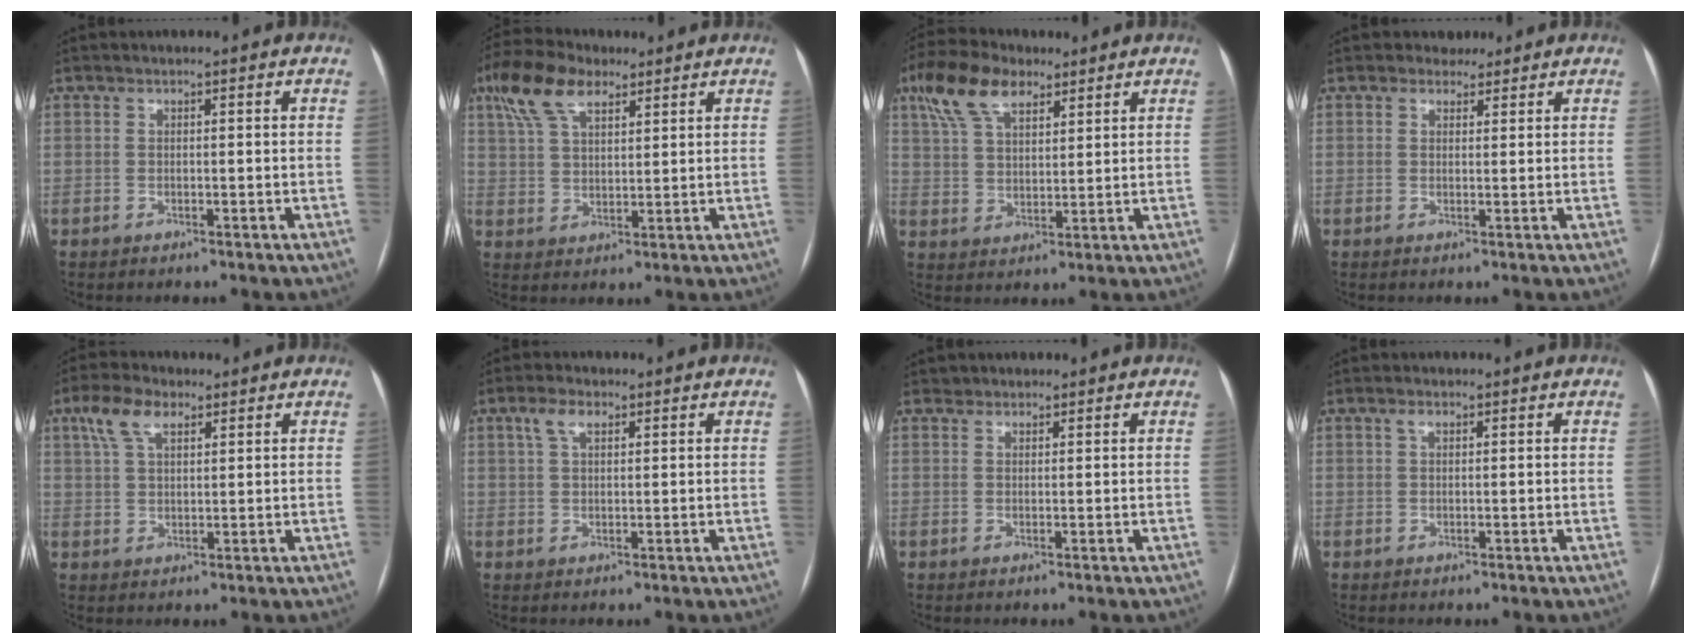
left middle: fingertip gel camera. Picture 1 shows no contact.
{"total": 9.4, "force": [5.8, 4.2, 6.1], "torque": [-0.137, 0.031, 0.112]}
{"total": 10.1, "force": [6.3, 4.7, 6.3], "torque": [-0.139, 0.030, 0.122]}
{"total": 2.1, "force": [1.6, 1.3, -0.1], "torque": [0.005, 0.006, 0.020]}
{"total": 5.7, "force": [3.2, 2.5, 3.9], "torque": [-0.087, 0.022, 0.063]}
{"total": 3.2, "force": [1.7, 1.4, 2.3], "torque": [-0.052, 0.016, 0.035]}
{"total": 1.1, "force": [0.8, 0.7, -0.3], "torque": [0.009, 0.003, 0.009]}
{"total": 0.9, "force": [0.5, 0.4, 0.7], "torque": [-0.016, 0.006, 0.009]}